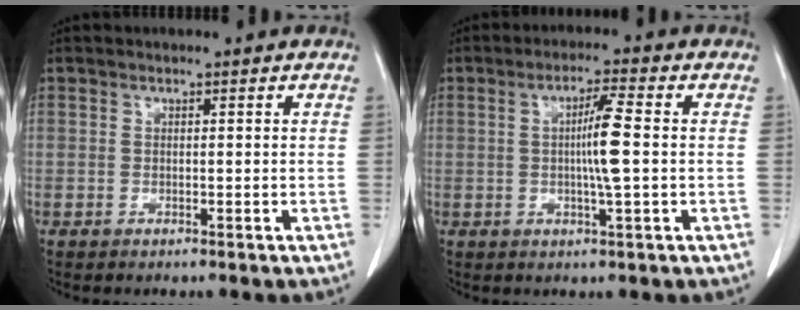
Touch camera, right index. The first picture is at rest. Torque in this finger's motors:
{"motor_torque": [0.85, 0.30, 0.43, 0.14]}